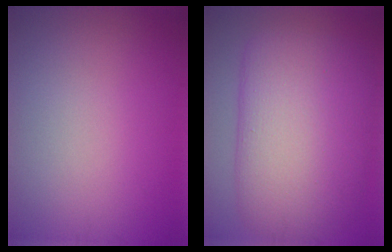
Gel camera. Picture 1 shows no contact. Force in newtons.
{"total": 10.1, "press": 10.0, "slide": 0.7}